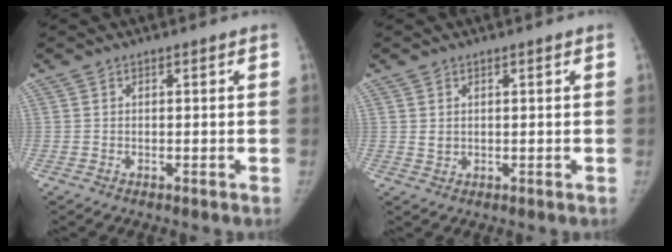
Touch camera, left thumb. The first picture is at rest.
{"total": 1.3, "force": [0.5, 1.0, 0.7], "torque": [-0.004, -0.005, 0.013]}